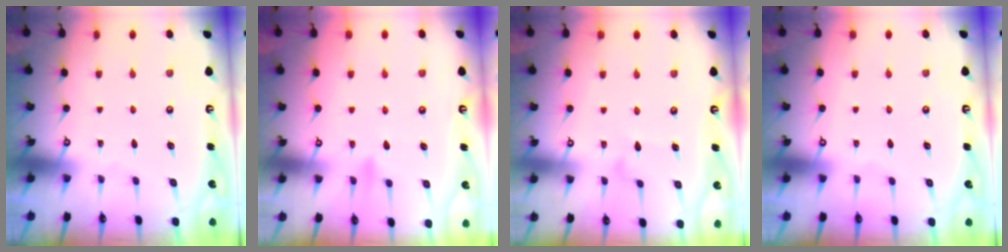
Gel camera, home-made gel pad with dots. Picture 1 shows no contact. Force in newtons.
{"total": 7.2, "press": 7.1, "slide": 0.8}
{"total": 6.1, "press": 6.1, "slide": 0.3}
{"total": 3.9, "press": 3.9, "slide": 0.1}